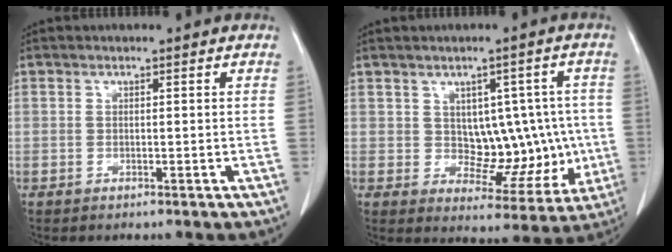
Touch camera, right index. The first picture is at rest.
{"total": 9.3, "force": [0.5, 6.0, 7.1], "torque": [-0.067, 0.024, 0.028]}